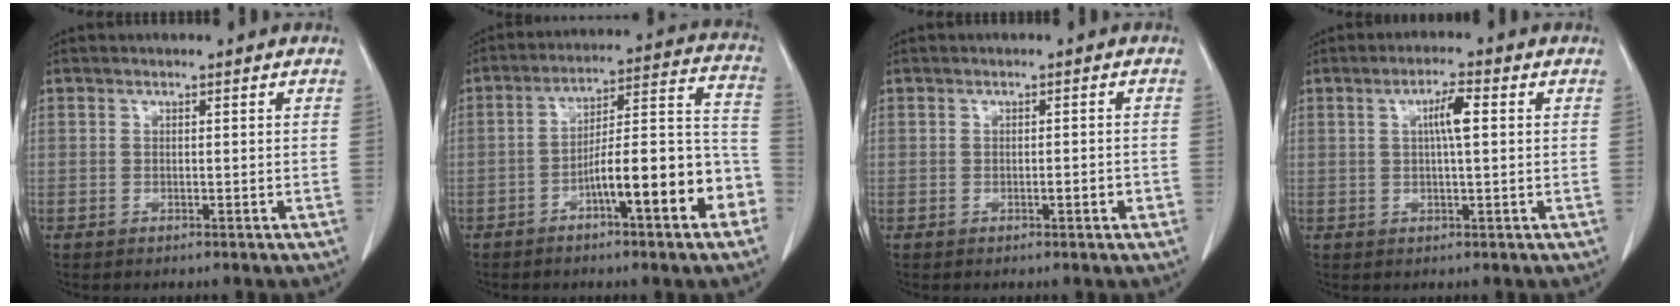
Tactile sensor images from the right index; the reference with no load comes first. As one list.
[{"total": 14.7, "force": [-6.3, 2.4, 13.0], "torque": [-0.176, 0.036, -0.093]}, {"total": 1.5, "force": [-0.6, 0.6, 1.3], "torque": [-0.018, 0.002, -0.007]}, {"total": 4.0, "force": [0.8, 0.3, 3.9], "torque": [-0.071, 0.005, 0.013]}]